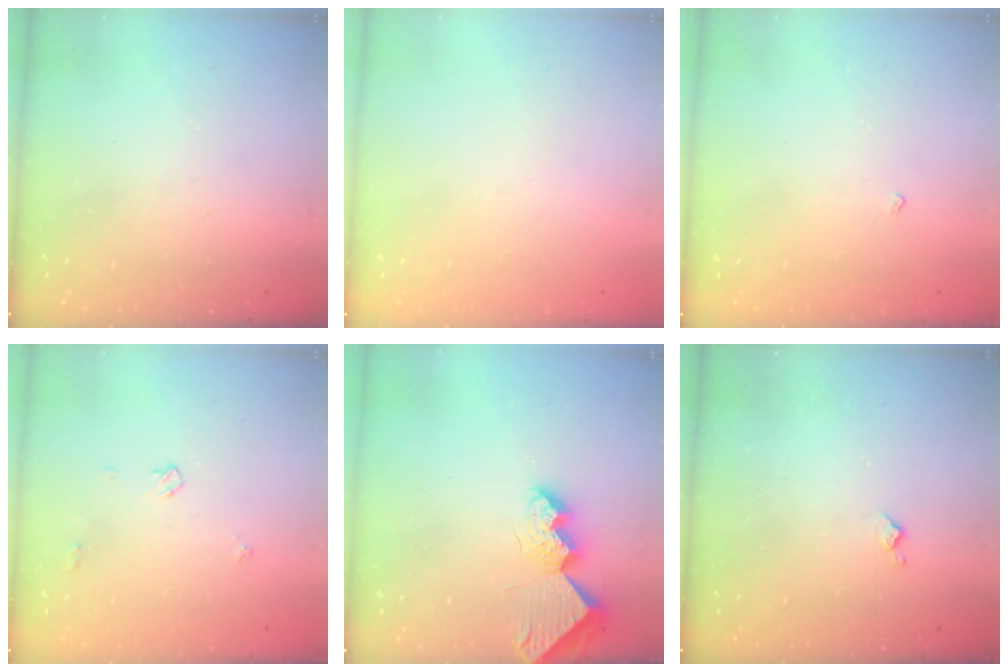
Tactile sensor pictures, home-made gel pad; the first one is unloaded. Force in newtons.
{"total": 0.0}
{"total": 1.7, "press": 1.7, "slide": 0.3}
{"total": 4.0, "press": 3.9, "slide": 0.6}
{"total": 8.6, "press": 8.6, "slide": 0.0}
{"total": 3.0, "press": 3.0, "slide": 0.6}